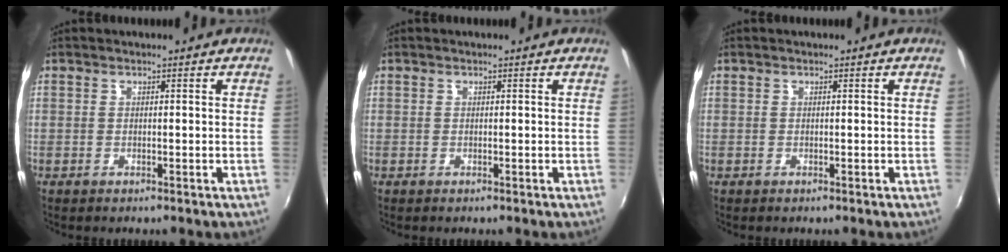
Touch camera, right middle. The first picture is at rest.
{"total": 0.0}
{"total": 0.0}